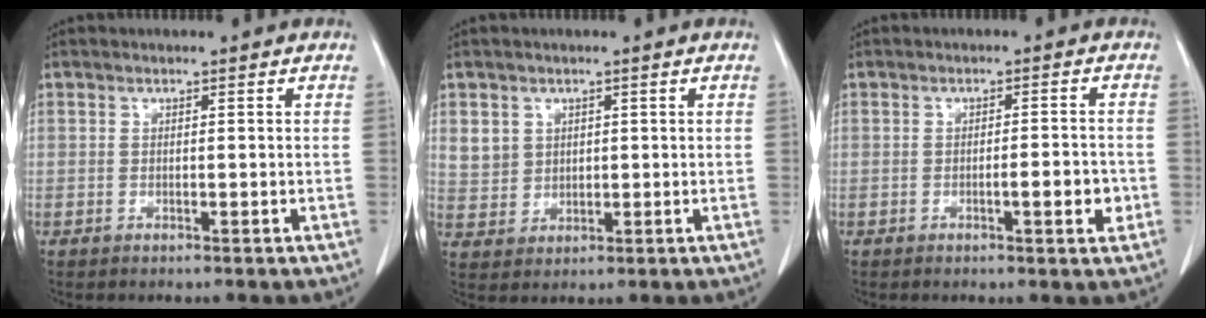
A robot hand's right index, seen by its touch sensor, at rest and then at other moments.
{"total": 4.6, "force": [1.8, 4.1, 0.8], "torque": [-0.017, 0.004, 0.046]}
{"total": 3.9, "force": [-1.2, 0.7, 3.6], "torque": [-0.051, 0.000, -0.015]}